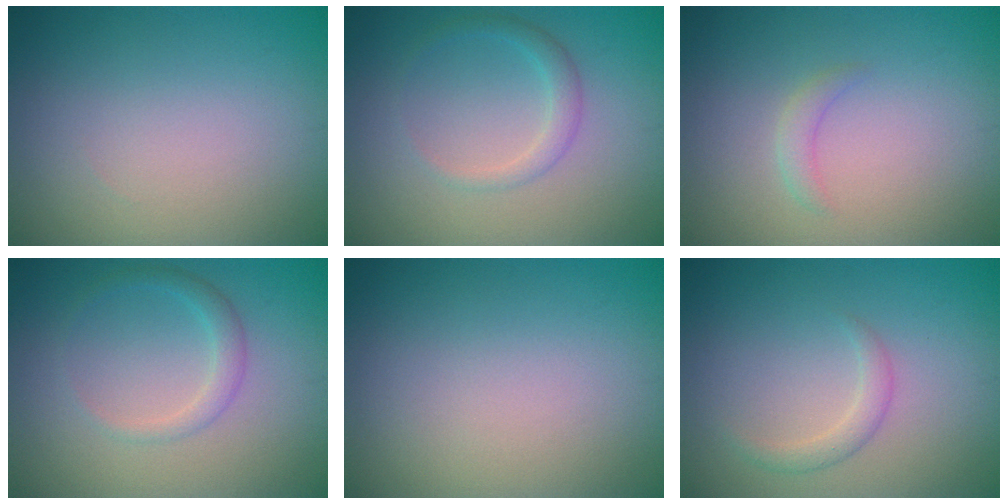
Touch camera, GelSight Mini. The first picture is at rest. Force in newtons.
{"total": 1.7, "press": 1.7, "slide": 0.1}
{"total": 1.1, "press": 1.1, "slide": 0.1}
{"total": 1.7, "press": 1.7, "slide": 0.1}
{"total": 0.0}
{"total": 1.5, "press": 1.5, "slide": 0.1}